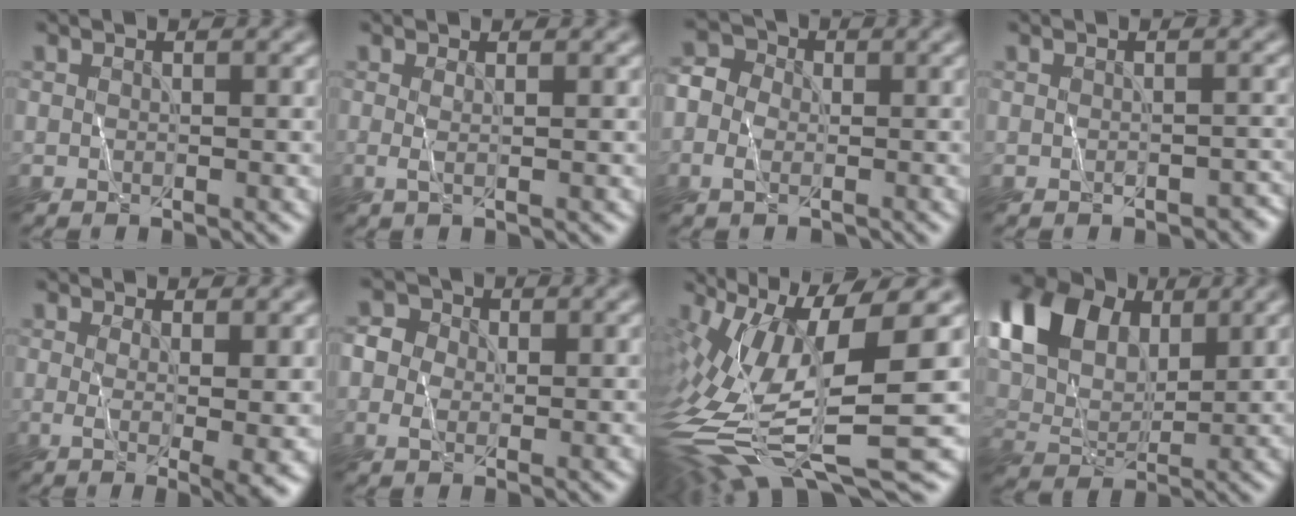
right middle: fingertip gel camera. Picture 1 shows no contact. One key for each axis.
{"total": 1.2, "fx": 0.1, "fy": 0.4, "fz": 1.1, "tx": -0.017, "ty": 0.000, "tz": -0.001}
{"total": 3.6, "fx": -1.3, "fy": 2.9, "fz": 1.7, "tx": -0.029, "ty": 0.008, "tz": -0.030}
{"total": 1.1, "fx": -0.7, "fy": 0.7, "fz": 0.5, "tx": -0.008, "ty": -0.002, "tz": -0.008}
{"total": 4.4, "fx": 0.1, "fy": 1.0, "fz": 4.3, "tx": -0.060, "ty": -0.008, "tz": 0.005}
{"total": 2.9, "fx": 0.3, "fy": 2.5, "fz": 1.6, "tx": -0.027, "ty": 0.006, "tz": -0.005}
{"total": 14.1, "fx": -0.8, "fy": 4.9, "fz": 13.2, "tx": -0.270, "ty": -0.011, "tz": -0.001}
{"total": 12.7, "fx": 6.1, "fy": 7.7, "fz": 8.1, "tx": -0.187, "ty": 0.031, "tz": 0.098}